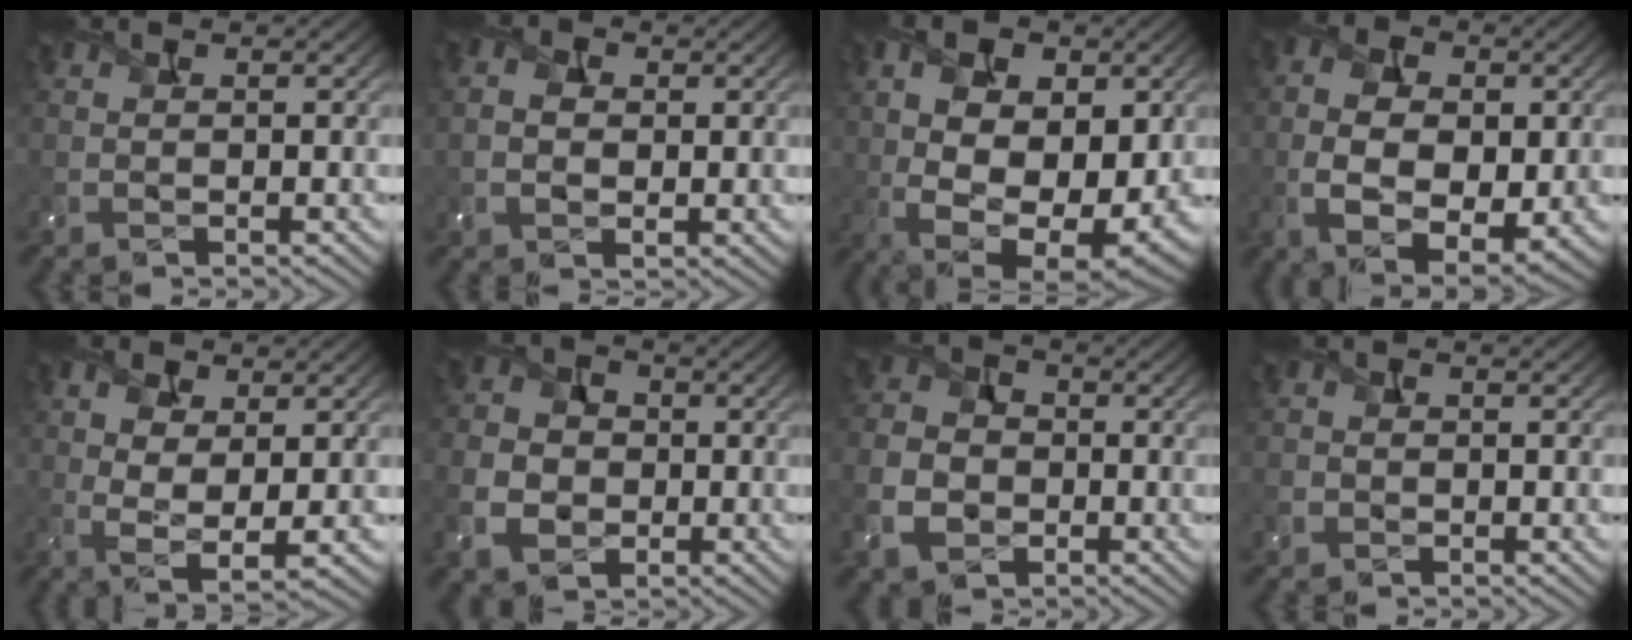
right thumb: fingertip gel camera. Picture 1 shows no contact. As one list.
[{"total": 4.1, "force": [0.4, 2.8, 2.9], "torque": [-0.055, 0.004, 0.000]}, {"total": 15.0, "force": [1.5, 8.9, 12.0], "torque": [-0.205, -0.004, 0.030]}, {"total": 10.2, "force": [-0.5, 6.6, 7.8], "torque": [-0.170, -0.003, -0.006]}, {"total": 5.3, "force": [1.3, 2.2, 4.6], "torque": [-0.103, 0.001, 0.021]}, {"total": 7.3, "force": [-1.6, 6.1, 3.6], "torque": [-0.101, -0.021, -0.041]}, {"total": 7.3, "force": [-2.5, 5.7, 3.7], "torque": [-0.107, -0.021, -0.057]}, {"total": 1.5, "force": [-0.6, 1.4, 0.4], "torque": [-0.003, -0.002, -0.015]}]